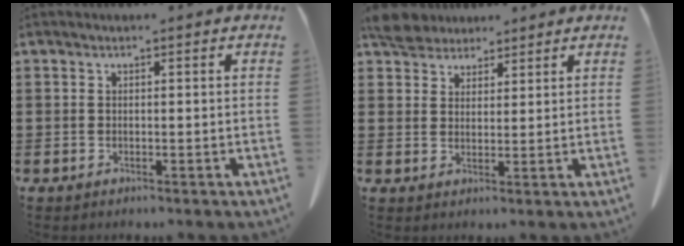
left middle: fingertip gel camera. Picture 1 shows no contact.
{"total": 4.8, "force": [4.4, 1.7, 0.9], "torque": [-0.035, -0.003, 0.087]}